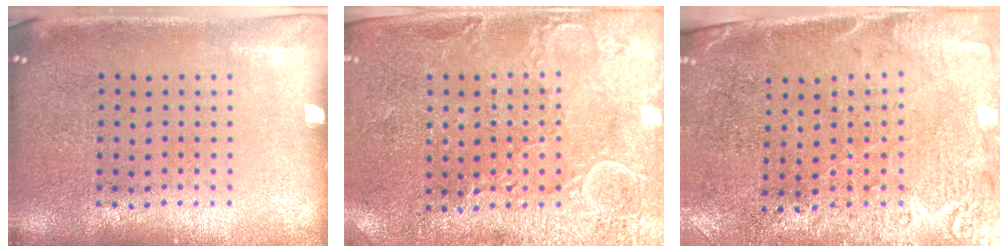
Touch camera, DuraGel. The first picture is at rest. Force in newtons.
{"total": 2.7, "press": 2.7, "slide": 0.6}
{"total": 2.8, "press": 2.5, "slide": 1.1}